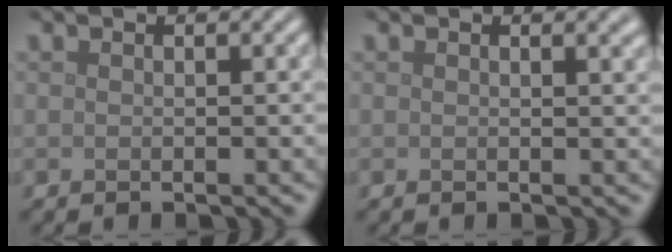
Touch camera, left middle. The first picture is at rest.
{"total": 1.2, "force": [0.9, 0.4, 0.8], "torque": [-0.001, 0.005, 0.011]}